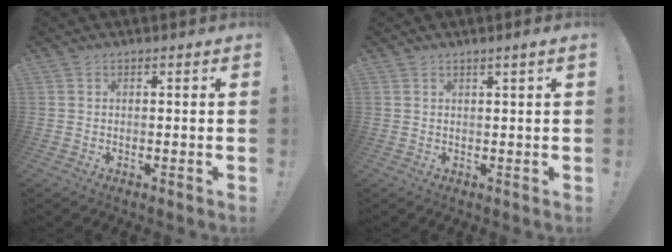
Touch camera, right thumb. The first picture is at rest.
{"total": 2.1, "force": [1.1, -0.3, 1.7], "torque": [-0.026, -0.004, 0.017]}